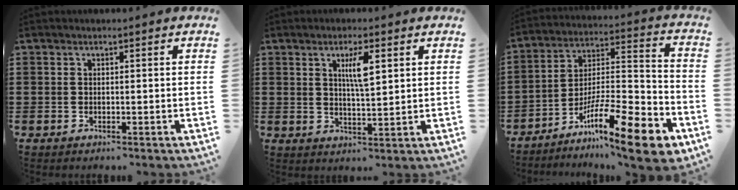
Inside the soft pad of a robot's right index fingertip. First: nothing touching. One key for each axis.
{"total": 4.7, "fx": 1.8, "fy": 1.1, "fz": 4.2, "tx": -0.073, "ty": 0.001, "tz": 0.025}
{"total": 15.8, "fx": -10.9, "fy": 2.4, "fz": 11.2, "tx": -0.175, "ty": 0.031, "tz": -0.190}